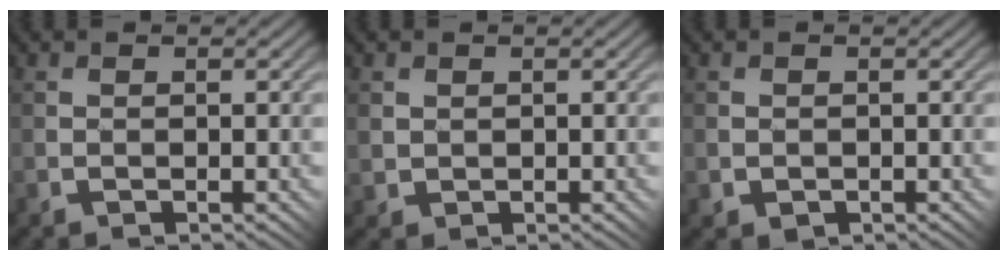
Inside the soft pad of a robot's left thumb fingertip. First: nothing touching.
{"total": 1.6, "force": [0.7, 1.4, 0.4], "torque": [-0.018, -0.005, 0.015]}
{"total": 0.9, "force": [-0.2, 0.9, 0.1], "torque": [-0.006, -0.006, -0.003]}